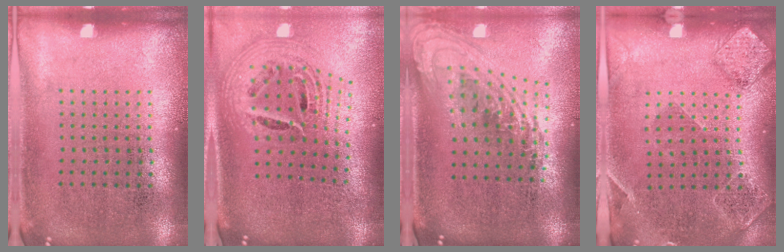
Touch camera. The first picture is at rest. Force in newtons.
{"total": 2.6, "press": 1.9, "slide": 1.9}
{"total": 2.3, "press": 1.7, "slide": 1.6}
{"total": 1.6, "press": 1.6, "slide": 0.3}